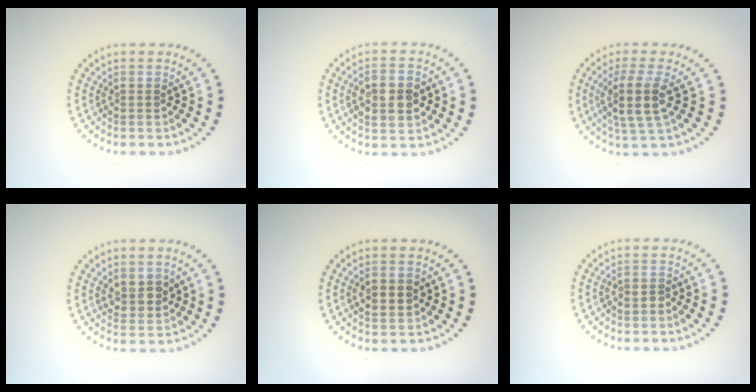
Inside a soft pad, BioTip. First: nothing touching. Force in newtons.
{"total": 4.3, "press": 4.3, "slide": 0.4}
{"total": 3.8, "press": 3.1, "slide": 2.1}
{"total": 2.2, "press": 2.1, "slide": 0.7}
{"total": 2.3, "press": 2.3, "slide": 0.2}
{"total": 0.9, "press": 0.6, "slide": 0.6}